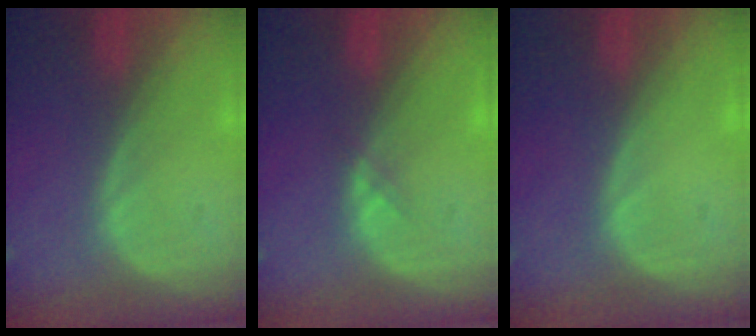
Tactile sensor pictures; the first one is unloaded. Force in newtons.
{"total": 0.6, "press": 0.6, "slide": 0.1}
{"total": 0.0}